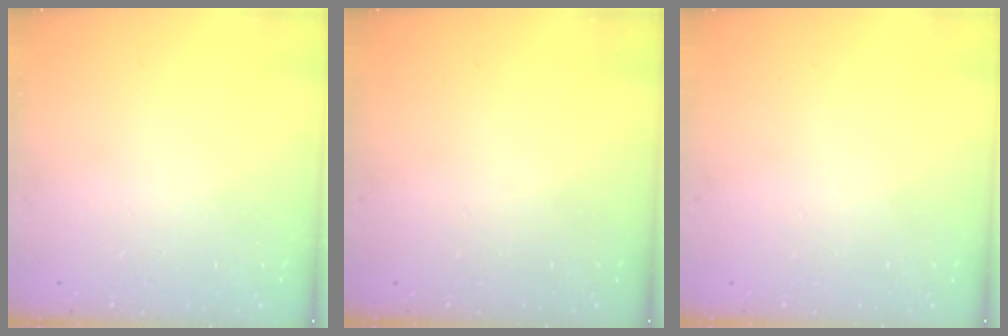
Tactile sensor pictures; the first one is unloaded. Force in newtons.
{"total": 0.0}
{"total": 0.0}